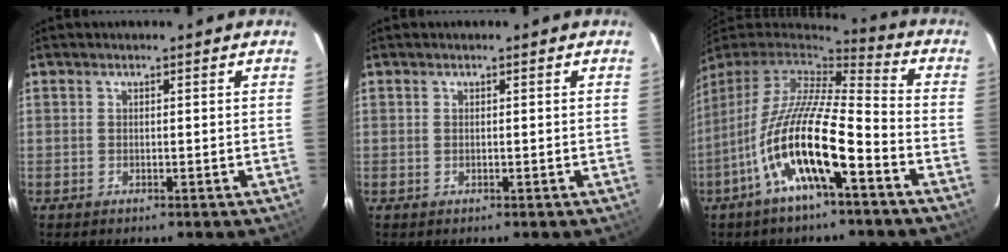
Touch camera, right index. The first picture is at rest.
{"total": 0.0}
{"total": 18.1, "force": [-7.9, 4.1, 15.7], "torque": [-0.289, -0.028, -0.154]}